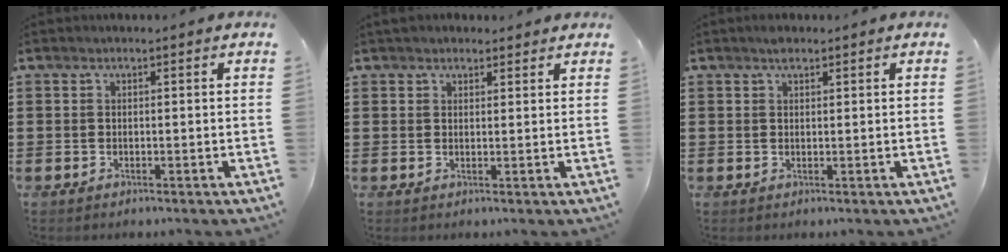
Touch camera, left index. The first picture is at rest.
{"total": 1.9, "force": [1.7, 0.7, 0.3], "torque": [-0.008, 0.007, 0.033]}
{"total": 1.6, "force": [1.2, 0.7, 0.9], "torque": [-0.021, 0.003, 0.022]}